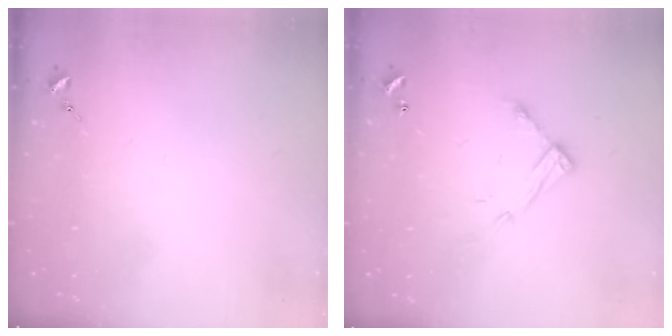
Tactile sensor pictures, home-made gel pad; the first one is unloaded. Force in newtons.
{"total": 10.0, "press": 9.9, "slide": 0.5}